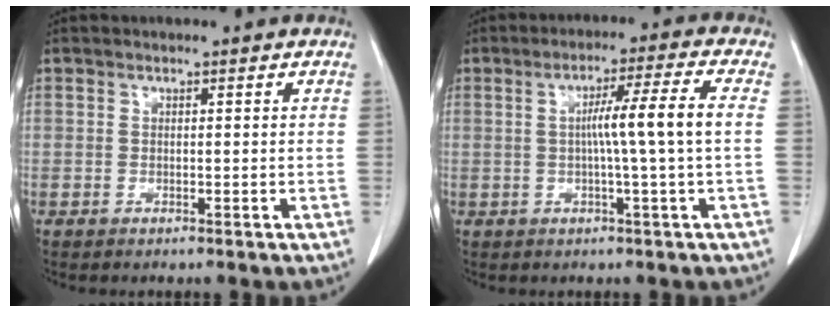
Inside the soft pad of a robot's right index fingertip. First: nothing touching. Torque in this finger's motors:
{"motor_torque": [1.06, -0.22, 0.54, 0.12]}